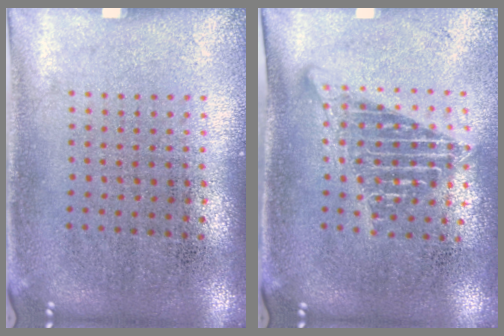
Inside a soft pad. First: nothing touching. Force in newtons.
{"total": 1.6, "press": 1.3, "slide": 0.9}